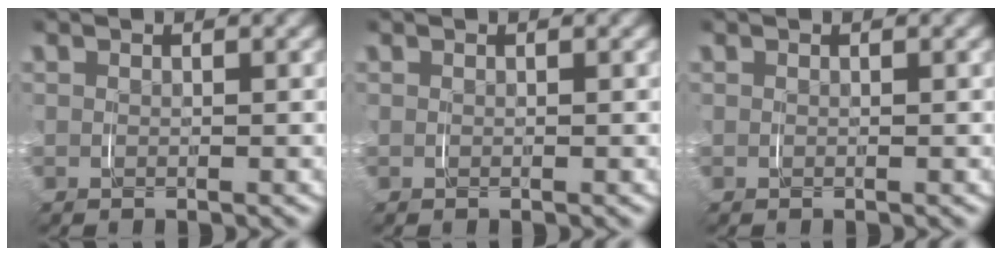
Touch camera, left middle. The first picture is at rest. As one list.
[{"total": 0.0}, {"total": 0.0}]